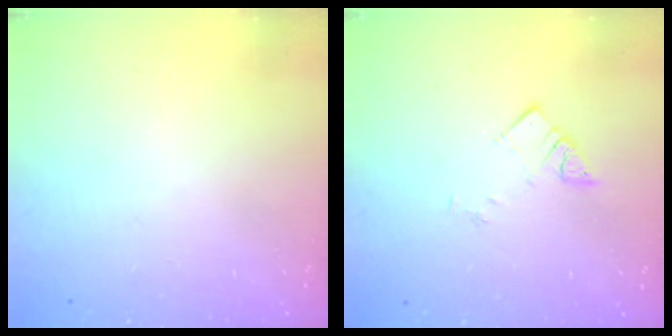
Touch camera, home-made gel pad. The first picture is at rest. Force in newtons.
{"total": 3.7, "press": 3.7, "slide": 0.1}